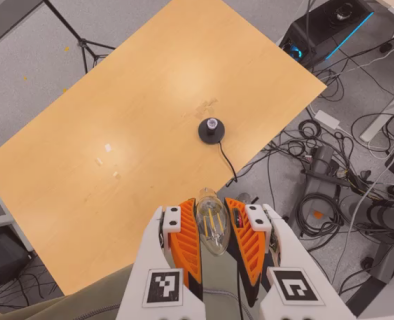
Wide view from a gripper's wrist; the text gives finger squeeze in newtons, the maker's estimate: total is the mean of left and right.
{"total": 22.2, "left": 24.7, "right": 19.6}